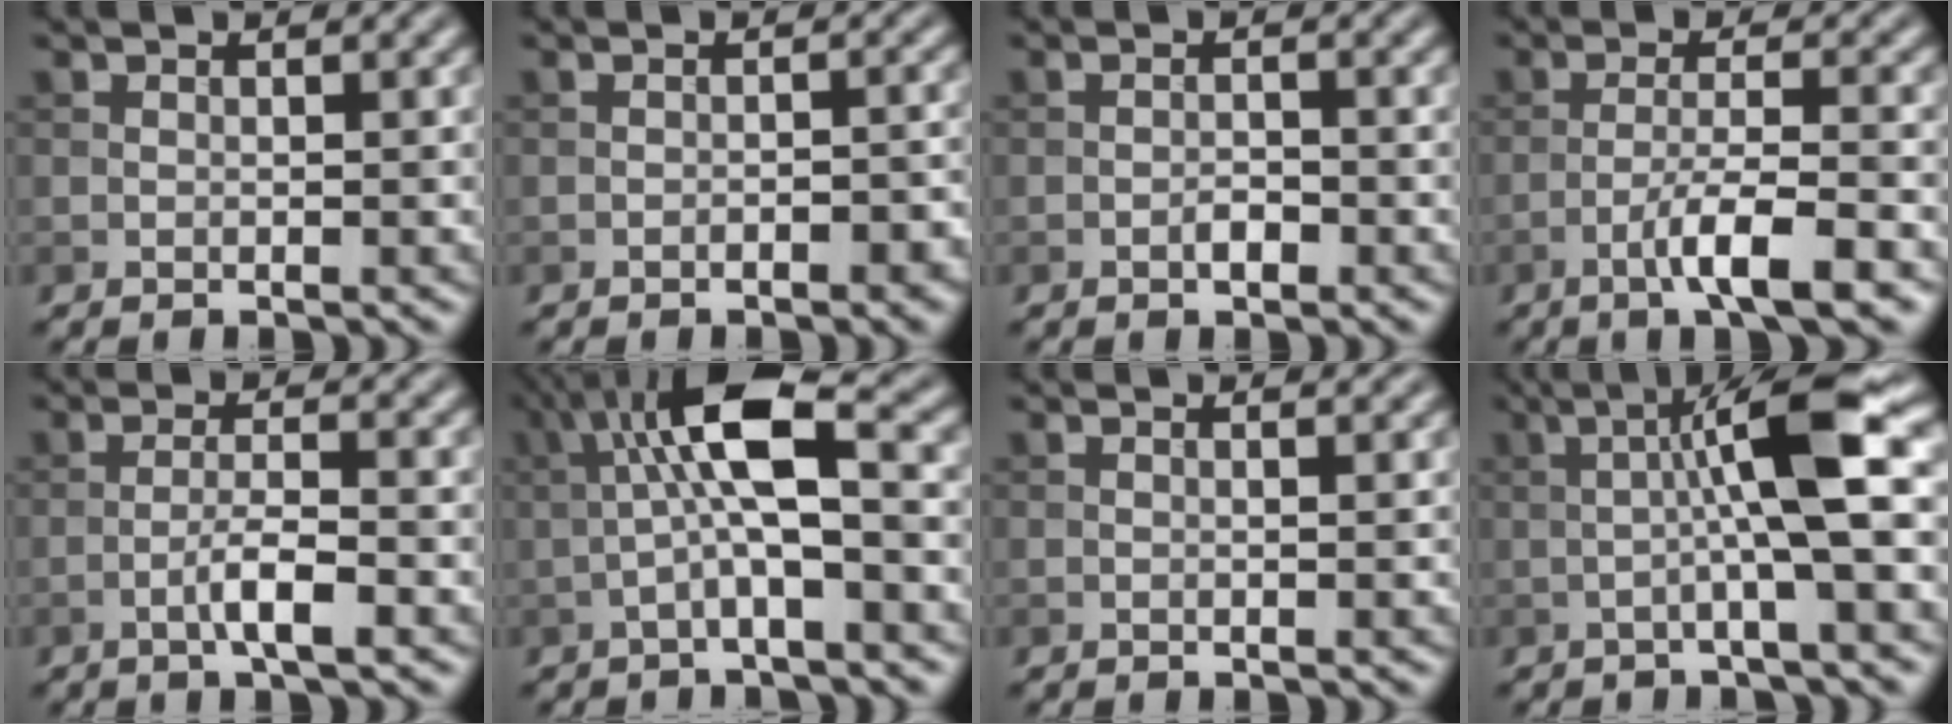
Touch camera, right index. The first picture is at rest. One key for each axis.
{"total": 2.4, "fx": -1.2, "fy": 0.8, "fz": 1.9, "tx": -0.032, "ty": 0.003, "tz": -0.017}
{"total": 1.3, "fx": -0.6, "fy": 0.5, "fz": 1.0, "tx": -0.018, "ty": 0.002, "tz": -0.013}
{"total": 5.1, "fx": -2.7, "fy": 0.6, "fz": 4.3, "tx": -0.073, "ty": 0.005, "tz": -0.050}
{"total": 3.1, "fx": -1.4, "fy": 0.4, "fz": 2.8, "tx": -0.051, "ty": 0.008, "tz": -0.030}
{"total": 7.3, "fx": 0.0, "fy": 1.6, "fz": 7.1, "tx": -0.129, "ty": 0.028, "tz": -0.013}
{"total": 1.6, "fx": 0.9, "fy": 0.7, "fz": 1.1, "tx": -0.010, "ty": 0.003, "tz": -0.006}
{"total": 7.7, "fx": 0.3, "fy": 0.9, "fz": 7.6, "tx": -0.121, "ty": 0.017, "tz": -0.001}